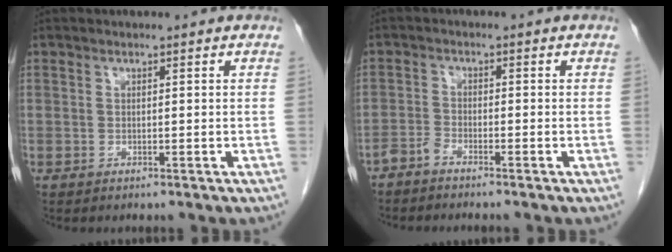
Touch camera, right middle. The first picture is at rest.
{"total": 1.8, "force": [-1.7, 0.0, 0.6], "torque": [-0.015, -0.002, -0.037]}